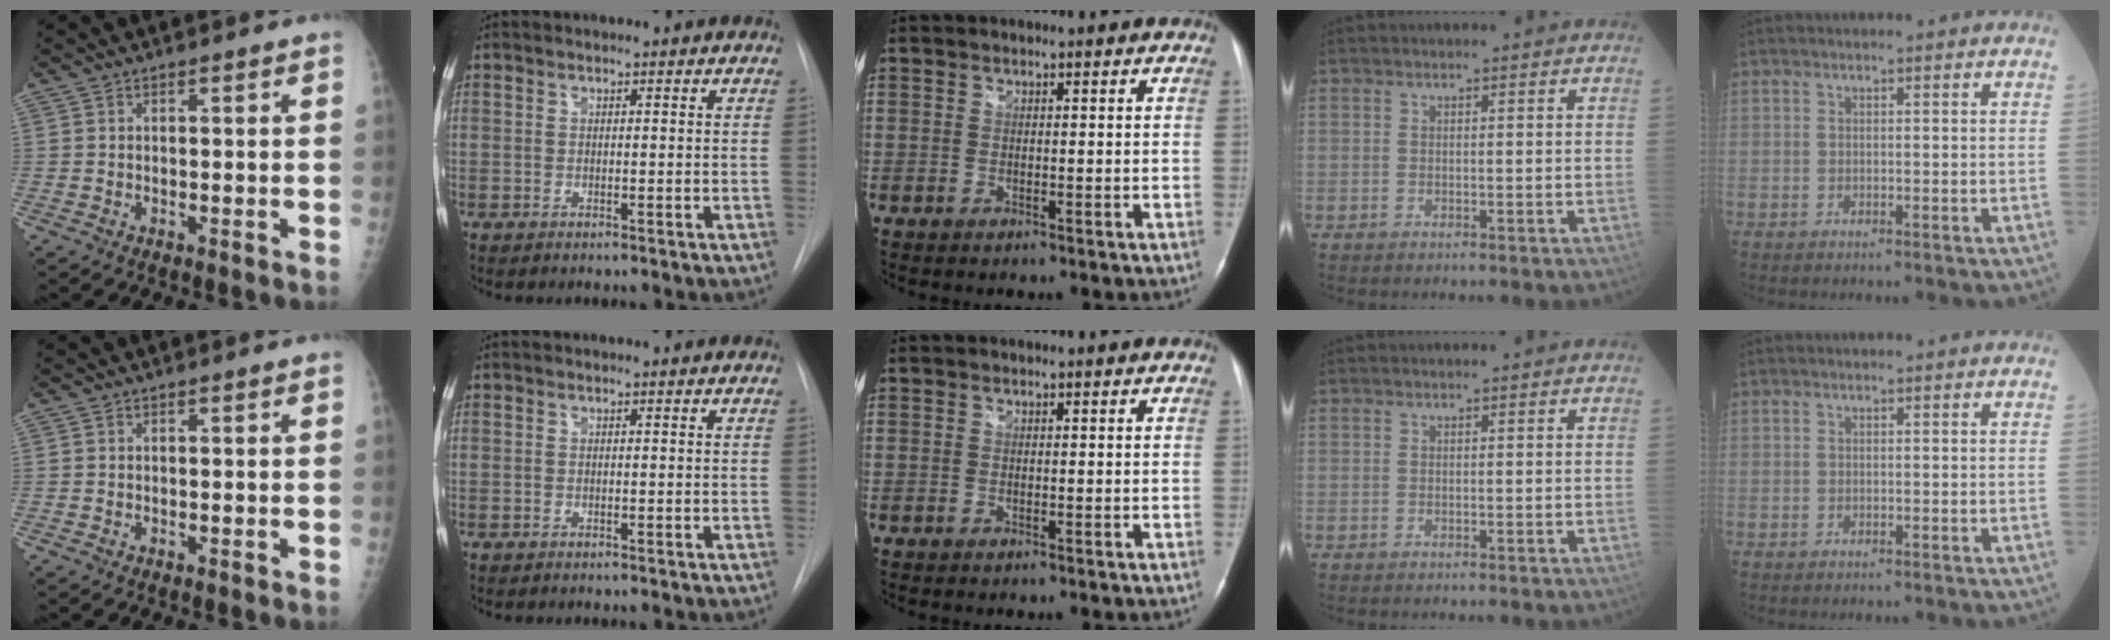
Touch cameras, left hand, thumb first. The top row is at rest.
{}